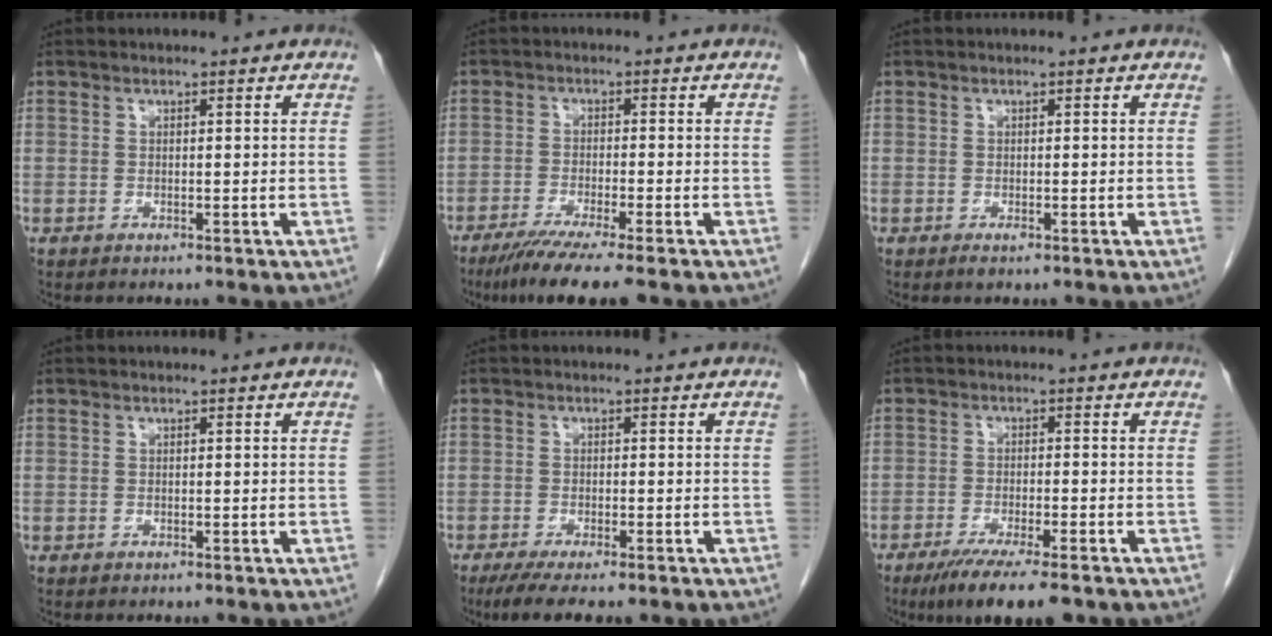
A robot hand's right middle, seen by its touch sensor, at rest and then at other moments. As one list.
[{"total": 7.9, "force": [-5.9, -0.5, 5.3], "torque": [-0.084, -0.022, -0.096]}, {"total": 0.7, "force": [-0.4, 0.2, 0.6], "torque": [-0.011, -0.002, -0.005]}, {"total": 0.0}, {"total": 7.1, "force": [-5.2, 1.3, 4.7], "torque": [-0.068, -0.016, -0.078]}, {"total": 9.6, "force": [-7.0, 1.1, 6.5], "torque": [-0.099, -0.021, -0.106]}]